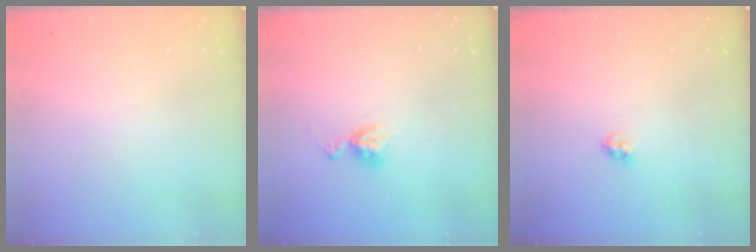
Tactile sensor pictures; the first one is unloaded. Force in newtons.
{"total": 6.2, "press": 6.2, "slide": 0.5}
{"total": 3.6, "press": 3.6, "slide": 0.5}